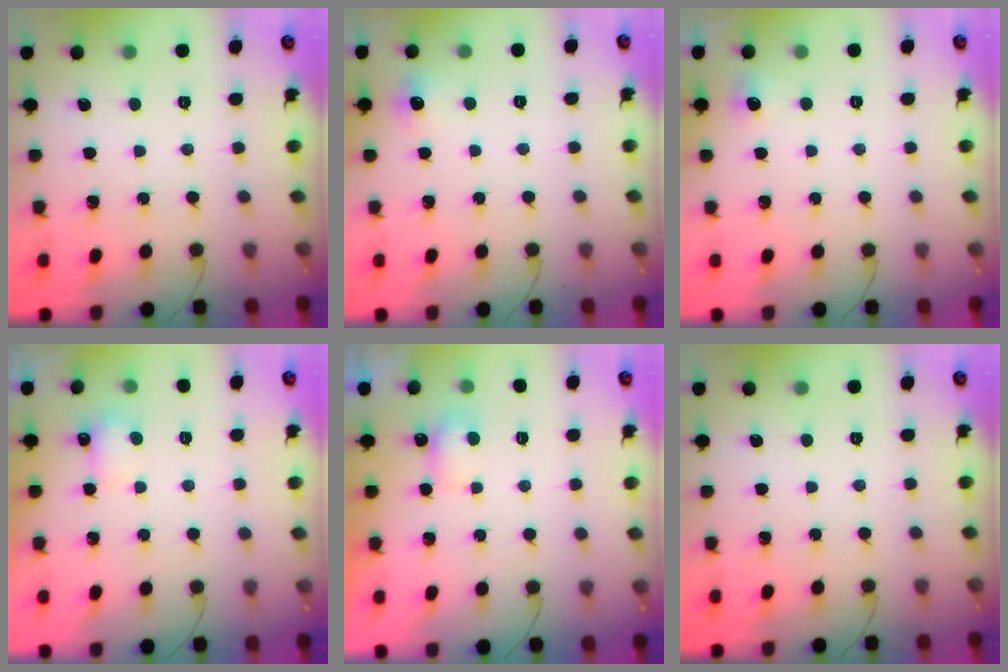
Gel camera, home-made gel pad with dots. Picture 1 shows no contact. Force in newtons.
{"total": 4.5, "press": 4.3, "slide": 1.3}
{"total": 4.0, "press": 3.7, "slide": 1.6}
{"total": 2.8, "press": 2.7, "slide": 0.6}
{"total": 3.7, "press": 3.5, "slide": 1.1}
{"total": 0.0}